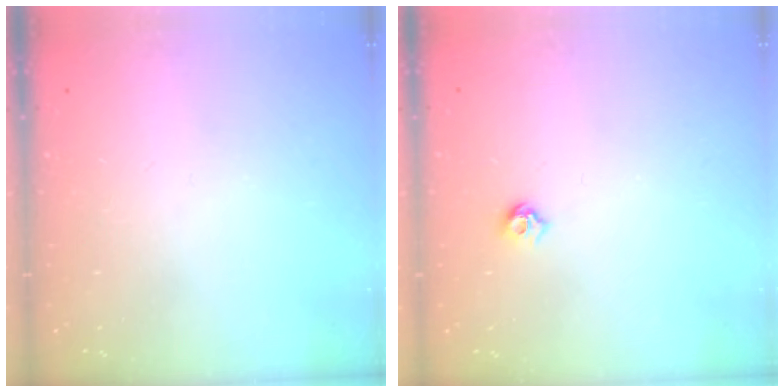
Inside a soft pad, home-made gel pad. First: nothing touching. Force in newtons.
{"total": 5.0, "press": 4.9, "slide": 0.8}